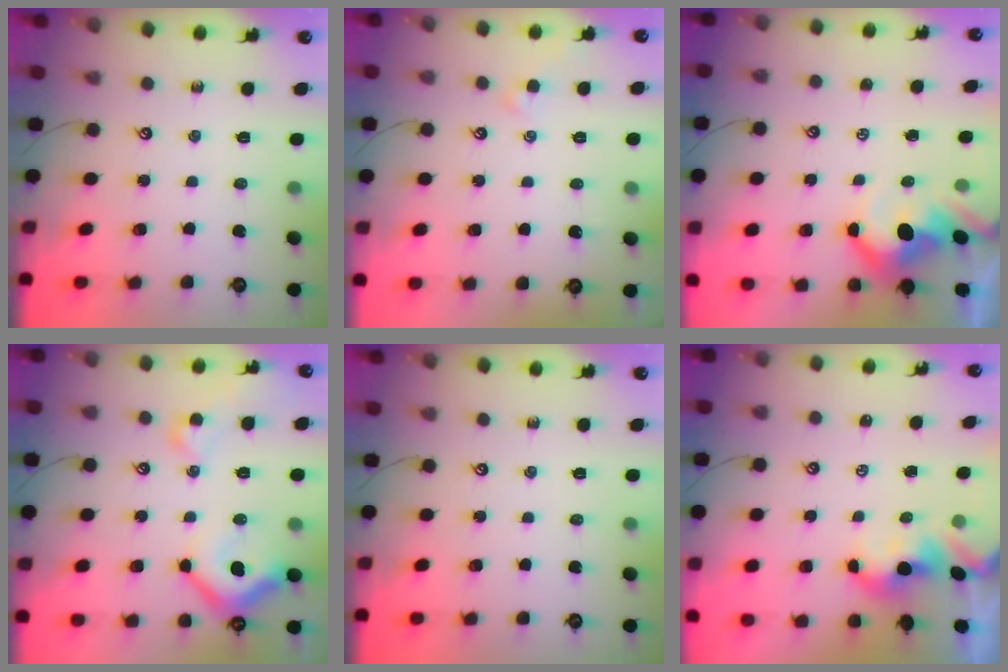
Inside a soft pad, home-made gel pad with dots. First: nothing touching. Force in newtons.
{"total": 1.6, "press": 1.5, "slide": 0.4}
{"total": 6.4, "press": 6.3, "slide": 1.1}
{"total": 13.6, "press": 13.5, "slide": 1.9}
{"total": 0.0}
{"total": 1.8, "press": 1.7, "slide": 0.4}